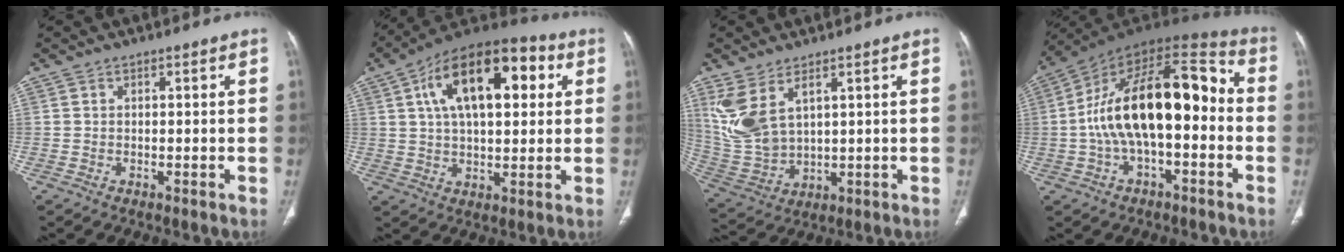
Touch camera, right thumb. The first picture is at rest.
{"total": 20.6, "force": [6.0, 10.2, 16.8], "torque": [-0.246, 0.017, 0.087]}
{"total": 10.5, "force": [4.9, 5.3, 7.6], "torque": [-0.166, -0.017, 0.121]}
{"total": 21.8, "force": [-1.5, 10.4, 19.1], "torque": [-0.309, 0.057, -0.028]}